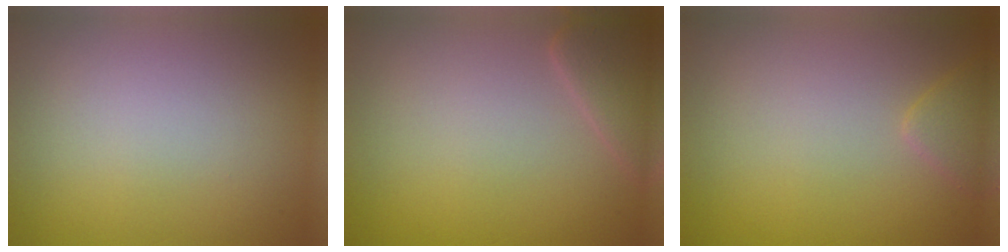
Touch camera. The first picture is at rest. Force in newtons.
{"total": 2.6, "press": 2.6, "slide": 0.2}
{"total": 1.5, "press": 1.5, "slide": 0.2}